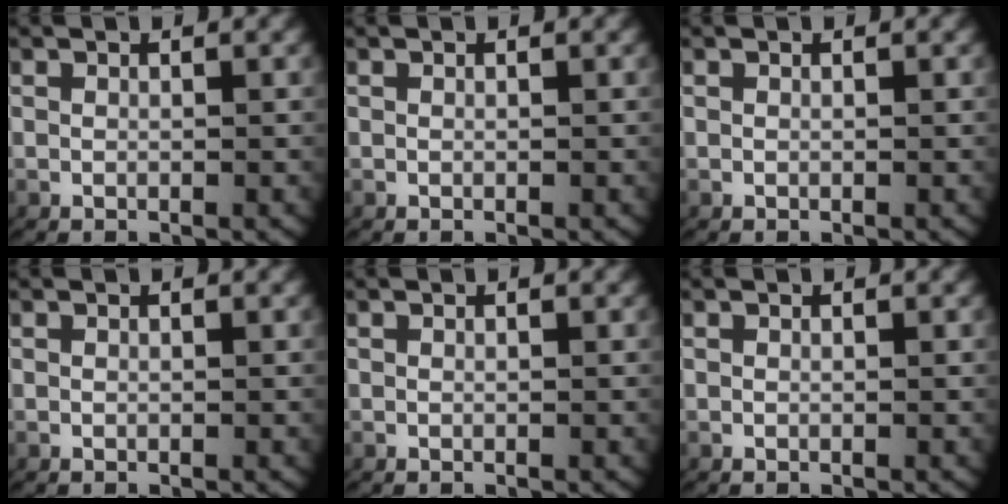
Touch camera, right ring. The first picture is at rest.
{"total": 0.0}
{"total": 0.0}
{"total": 0.0}
{"total": 0.0}
{"total": 0.0}